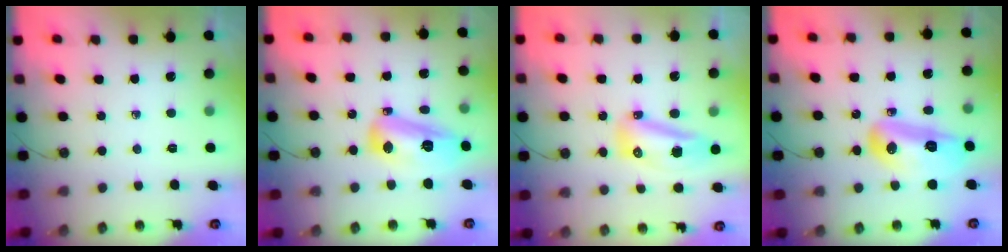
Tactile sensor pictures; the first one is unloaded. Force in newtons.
{"total": 13.4, "press": 13.2, "slide": 1.9}
{"total": 10.0, "press": 9.9, "slide": 1.1}
{"total": 15.8, "press": 14.9, "slide": 5.4}